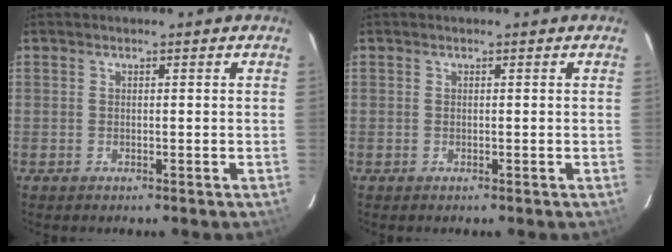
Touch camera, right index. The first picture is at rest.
{"total": 0.0}